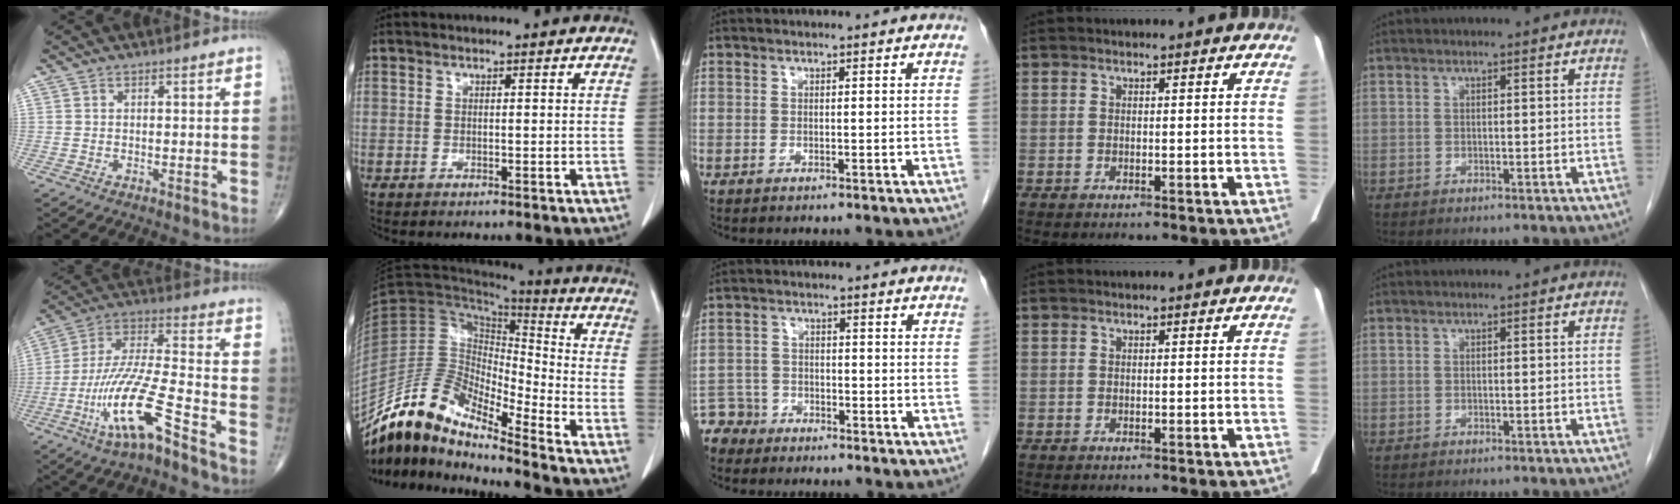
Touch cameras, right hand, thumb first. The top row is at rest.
{"thumb": {"total": 15.6, "force": [-8.4, 2.4, 12.9], "torque": [-0.269, 0.047, -0.157]}, "index": {"total": 13.1, "force": [-11.6, 2.3, 5.5], "torque": [-0.105, 0.039, -0.221]}, "middle": {"total": 4.5, "force": [-3.8, 2.2, -0.7], "torque": [0.017, -0.001, -0.077]}}